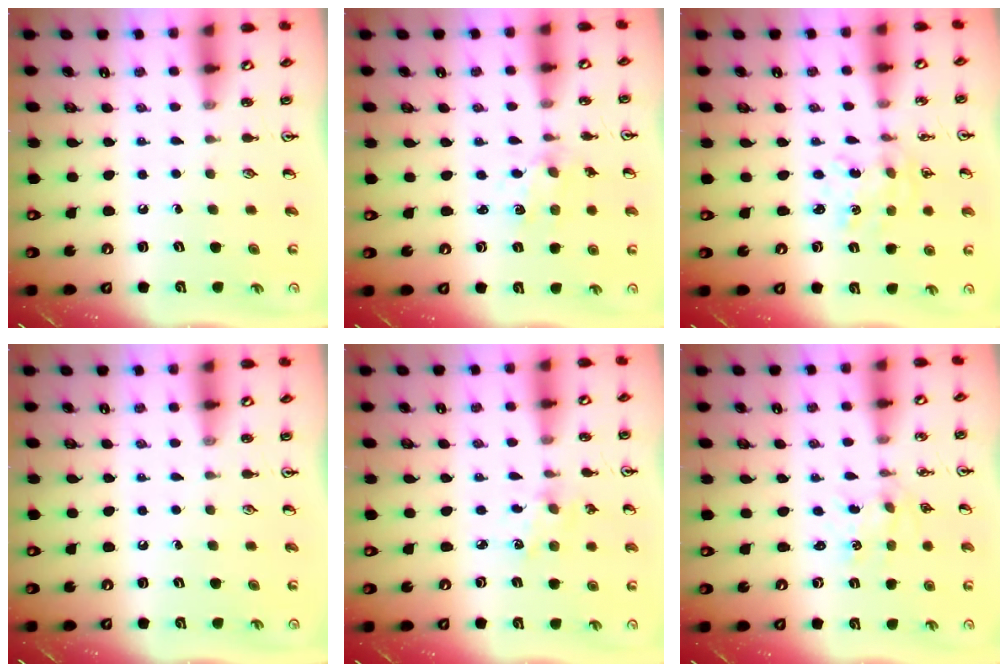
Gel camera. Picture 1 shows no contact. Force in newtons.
{"total": 2.0, "press": 2.0, "slide": 0.5}
{"total": 1.5, "press": 1.5, "slide": 0.1}
{"total": 0.0}
{"total": 1.8, "press": 1.7, "slide": 0.3}
{"total": 1.0, "press": 0.9, "slide": 0.2}